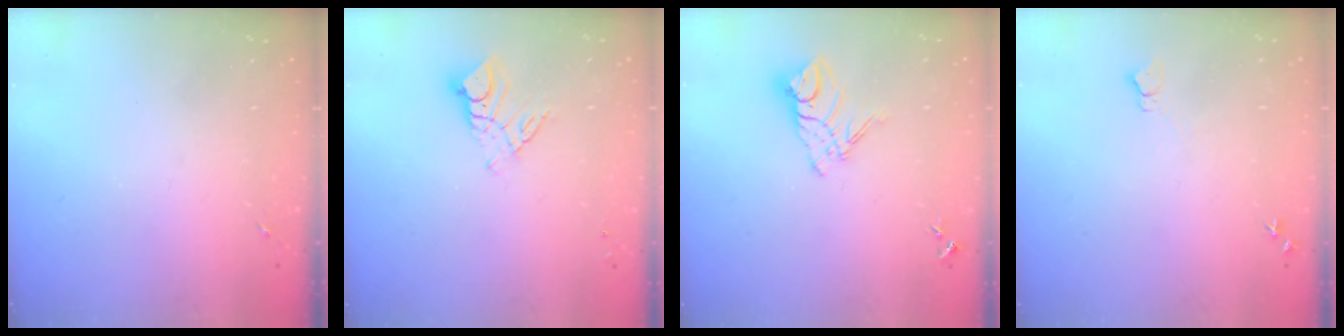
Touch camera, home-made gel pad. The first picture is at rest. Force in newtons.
{"total": 9.2, "press": 9.1, "slide": 0.8}
{"total": 10.9, "press": 10.8, "slide": 0.9}
{"total": 4.6, "press": 4.6, "slide": 0.6}